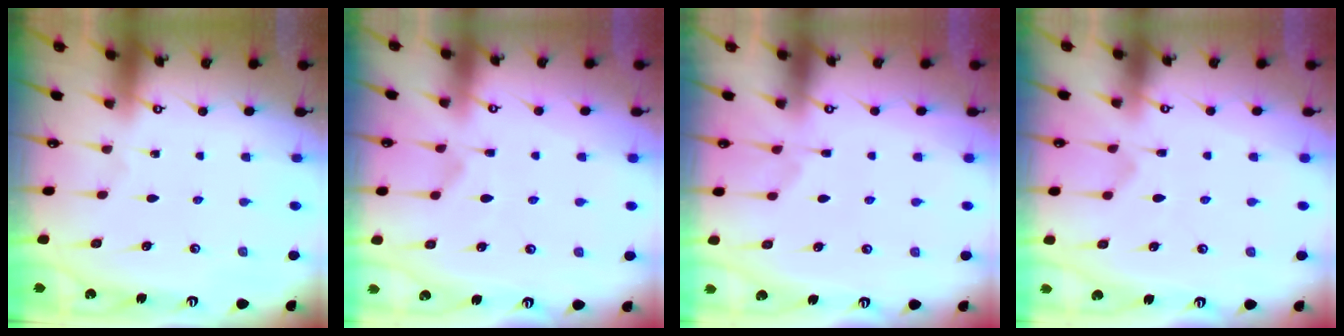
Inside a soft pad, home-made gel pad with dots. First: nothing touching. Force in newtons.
{"total": 2.0, "press": 1.5, "slide": 1.3}
{"total": 4.1, "press": 3.9, "slide": 1.3}
{"total": 3.1, "press": 2.8, "slide": 1.4}